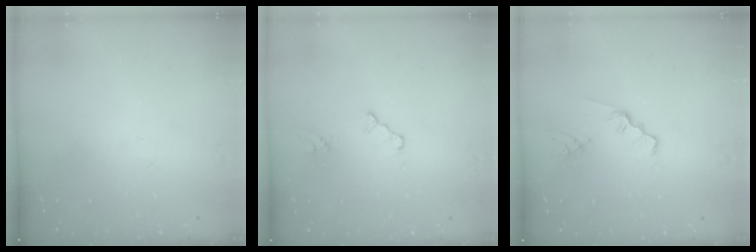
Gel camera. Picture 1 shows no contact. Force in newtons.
{"total": 2.6, "press": 2.6, "slide": 0.4}
{"total": 1.5, "press": 1.5, "slide": 0.3}